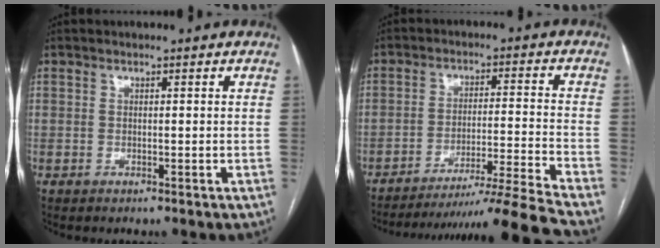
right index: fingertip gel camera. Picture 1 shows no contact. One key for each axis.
{"total": 17.5, "fx": -15.8, "fy": -5.2, "fz": 5.3, "tx": -0.068, "ty": -0.026, "tz": -0.240}